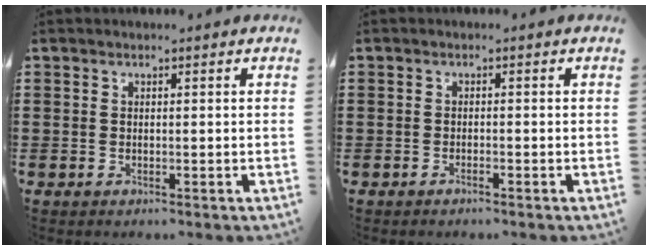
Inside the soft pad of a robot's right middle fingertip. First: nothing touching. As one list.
[{"total": 0.6, "force": [-0.5, -0.1, 0.3], "torque": [-0.007, -0.001, -0.011]}]